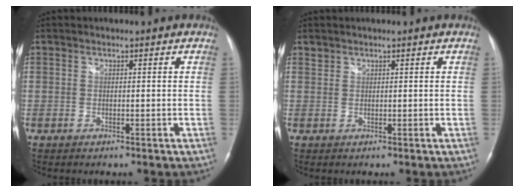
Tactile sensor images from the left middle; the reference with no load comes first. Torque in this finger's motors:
{"motor_torque": [0.10, -0.09, 0.05, 0.01]}